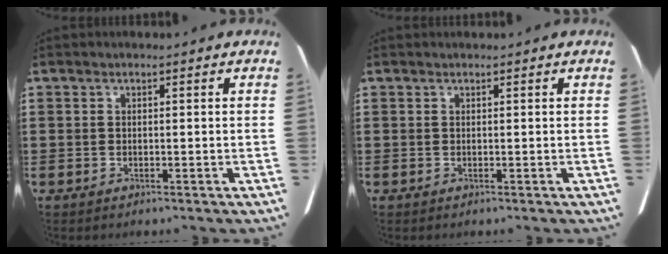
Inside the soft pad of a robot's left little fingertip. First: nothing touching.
{"total": 0.0}